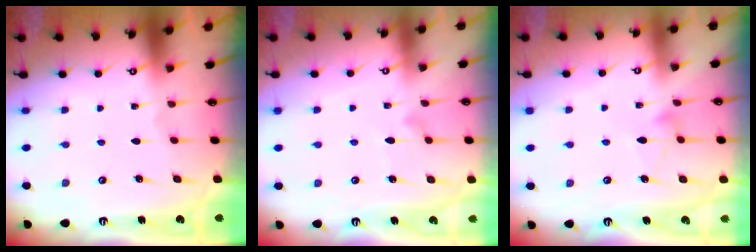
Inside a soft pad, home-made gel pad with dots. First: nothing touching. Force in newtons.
{"total": 9.0, "press": 9.0, "slide": 0.5}
{"total": 7.1, "press": 7.1, "slide": 0.5}